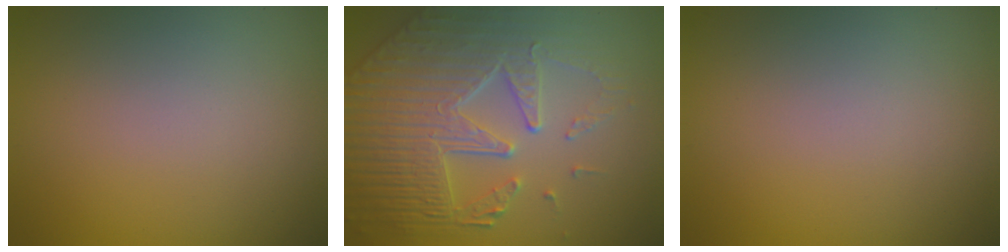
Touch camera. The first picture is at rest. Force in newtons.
{"total": 8.8, "press": 6.0, "slide": 6.4}
{"total": 0.0}